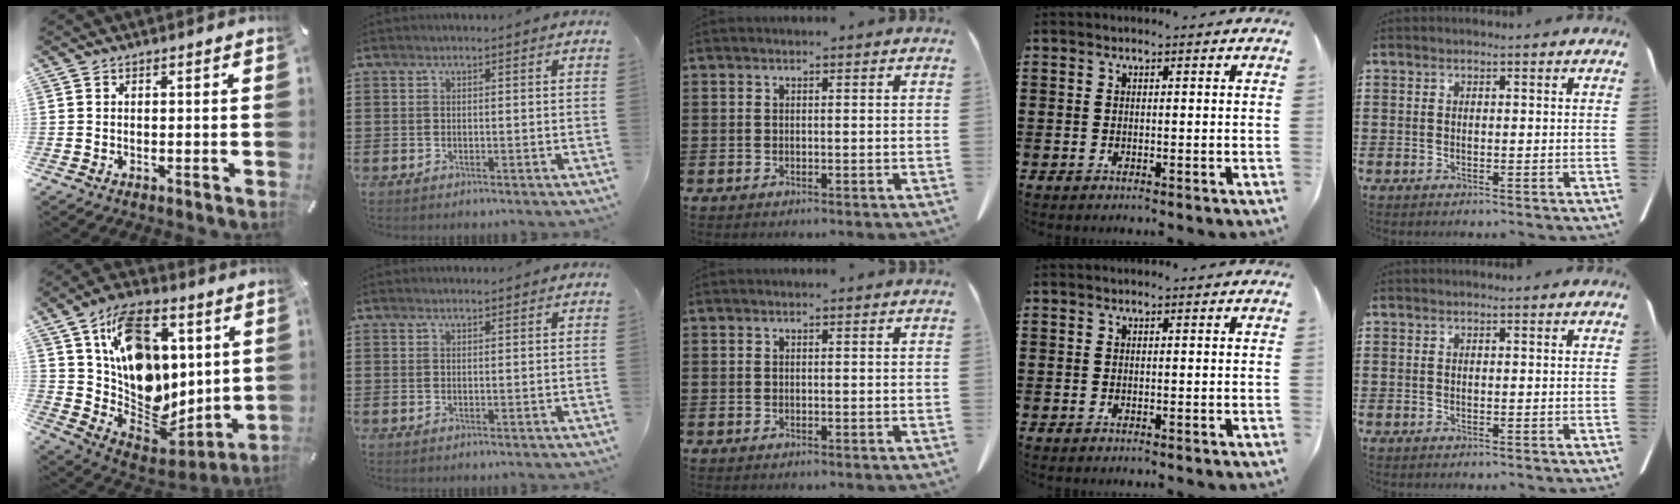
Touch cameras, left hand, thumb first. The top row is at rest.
{"thumb": {"total": 17.6, "force": [5.1, 13.1, 10.5], "torque": [-0.157, -0.039, 0.102]}, "index": {"total": 1.1, "force": [1.0, 0.2, 0.3], "torque": [-0.007, 0.001, 0.020]}}